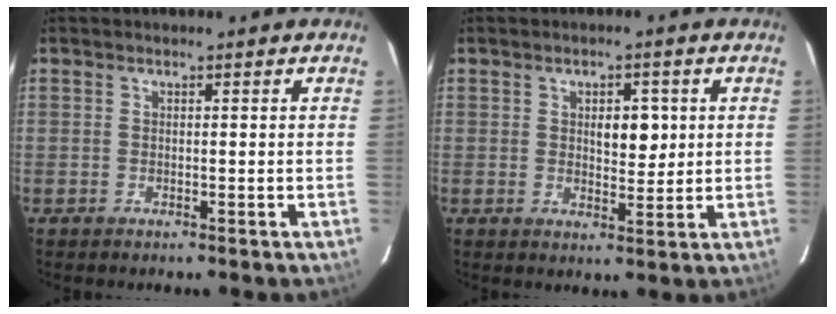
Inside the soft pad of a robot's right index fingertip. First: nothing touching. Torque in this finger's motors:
{"motor_torque": [0.56, 0.26, 0.10, 0.05]}